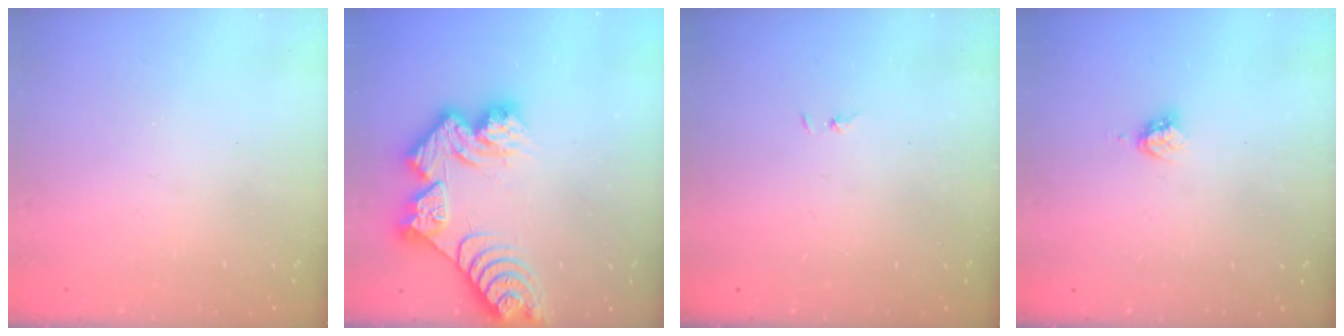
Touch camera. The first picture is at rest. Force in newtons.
{"total": 15.1, "press": 15.0, "slide": 1.4}
{"total": 0.7, "press": 0.7, "slide": 0.1}
{"total": 4.5, "press": 4.5, "slide": 0.5}